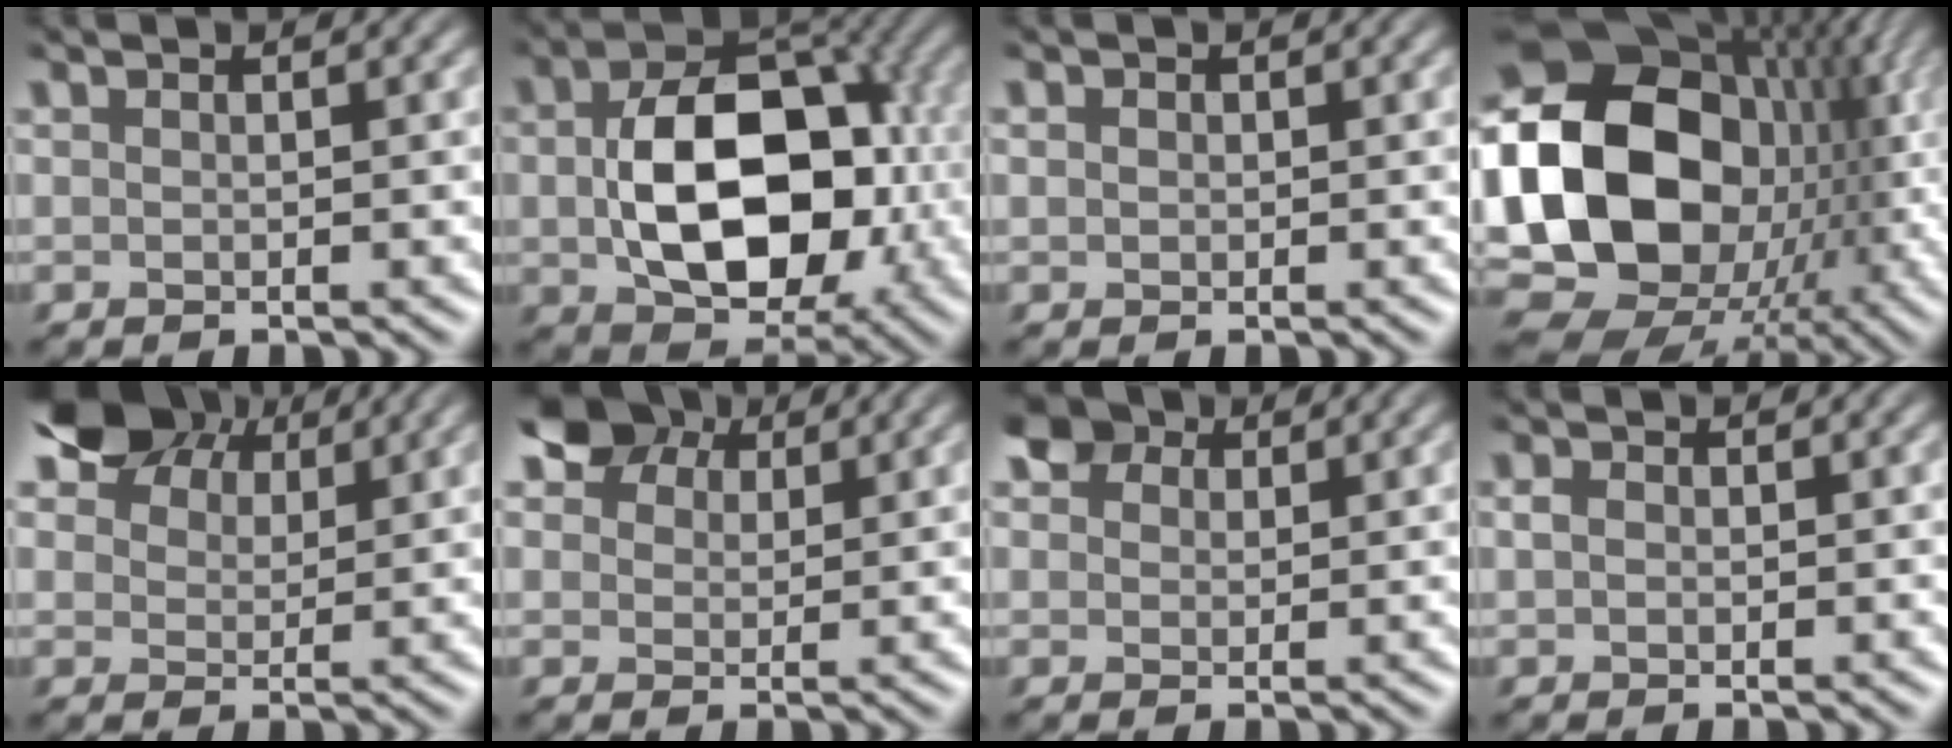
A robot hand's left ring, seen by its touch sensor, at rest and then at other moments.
{"total": 11.4, "force": [-1.3, 7.7, 8.3], "torque": [-0.141, -0.008, -0.015]}
{"total": 0.5, "force": [-0.1, 0.5, 0.1], "torque": [0.000, -0.001, -0.006]}
{"total": 19.7, "force": [-1.9, 15.3, 12.2], "torque": [-0.232, -0.001, -0.028]}
{"total": 6.9, "force": [4.3, 4.2, 3.4], "torque": [-0.077, 0.009, 0.067]}
{"total": 4.8, "force": [2.9, 3.2, 2.0], "torque": [-0.052, 0.000, 0.051]}
{"total": 5.8, "force": [3.5, 3.7, 2.7], "torque": [-0.073, 0.006, 0.046]}
{"total": 0.9, "force": [-0.5, 0.7, 0.4], "torque": [-0.005, 0.000, -0.015]}